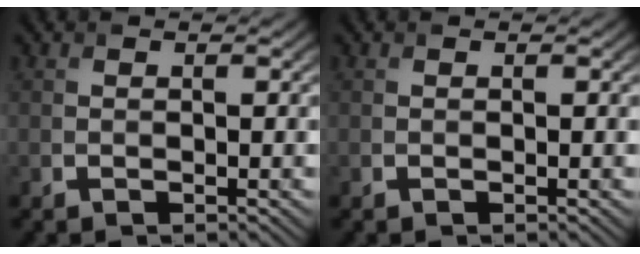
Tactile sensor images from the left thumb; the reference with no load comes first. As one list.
[{"total": 0.0}]